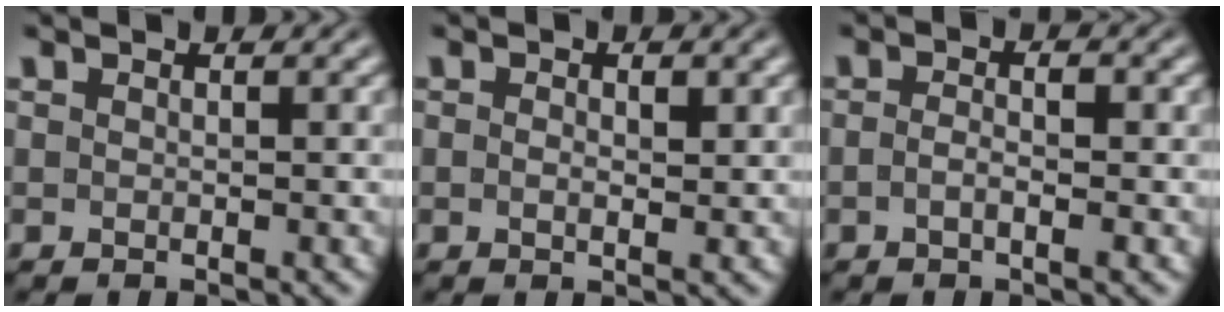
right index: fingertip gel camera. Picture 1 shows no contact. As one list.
[{"total": 1.1, "force": [0.1, 0.2, 1.1], "torque": [-0.011, -0.005, 0.004]}, {"total": 1.8, "force": [-0.8, 0.0, 1.6], "torque": [-0.024, -0.006, -0.014]}]